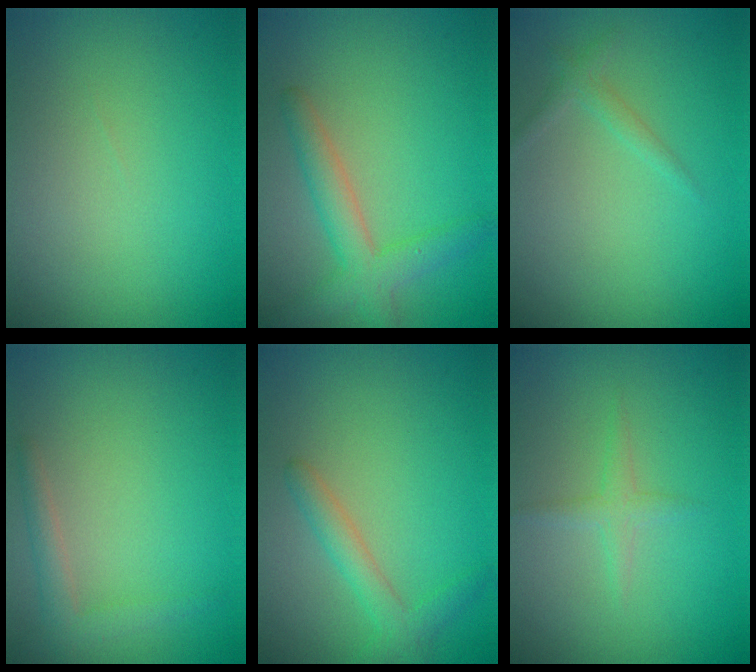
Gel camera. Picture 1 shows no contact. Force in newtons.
{"total": 3.6, "press": 3.5, "slide": 0.2}
{"total": 1.0, "press": 1.0, "slide": 0.2}
{"total": 1.8, "press": 1.8, "slide": 0.2}
{"total": 2.3, "press": 2.3, "slide": 0.1}
{"total": 1.3, "press": 1.3, "slide": 0.0}